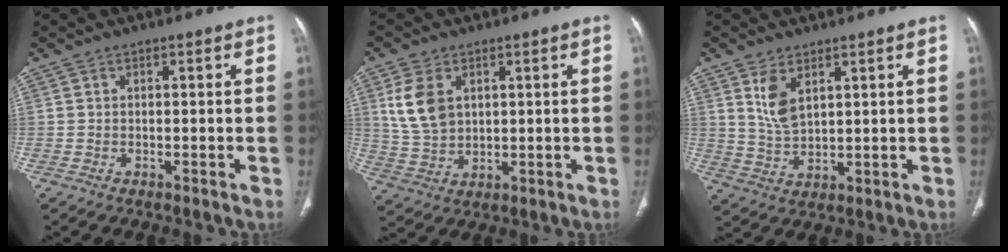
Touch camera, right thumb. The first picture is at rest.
{"total": 8.3, "force": [2.8, 5.5, 5.6], "torque": [-0.104, -0.008, 0.067]}
{"total": 5.9, "force": [3.0, 3.0, 4.2], "torque": [-0.075, -0.018, 0.068]}